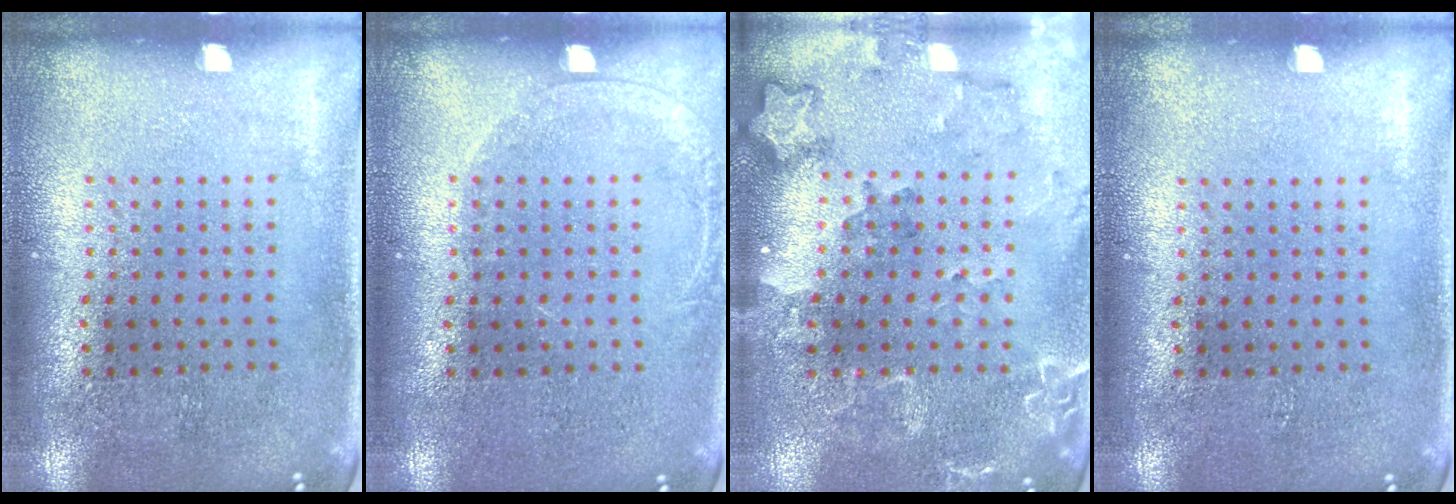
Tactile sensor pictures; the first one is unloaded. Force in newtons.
{"total": 1.0, "press": 1.0, "slide": 0.2}
{"total": 2.0, "press": 1.9, "slide": 0.5}
{"total": 0.0}